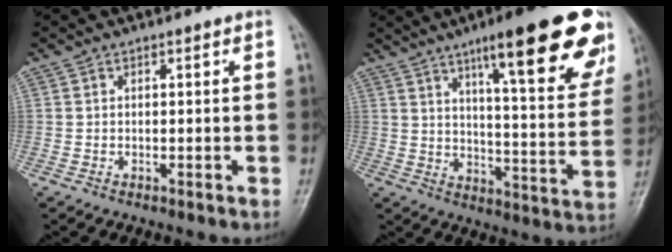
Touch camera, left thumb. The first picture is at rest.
{"total": 24.6, "force": [14.5, 5.2, 19.2], "torque": [-0.234, -0.047, 0.202]}